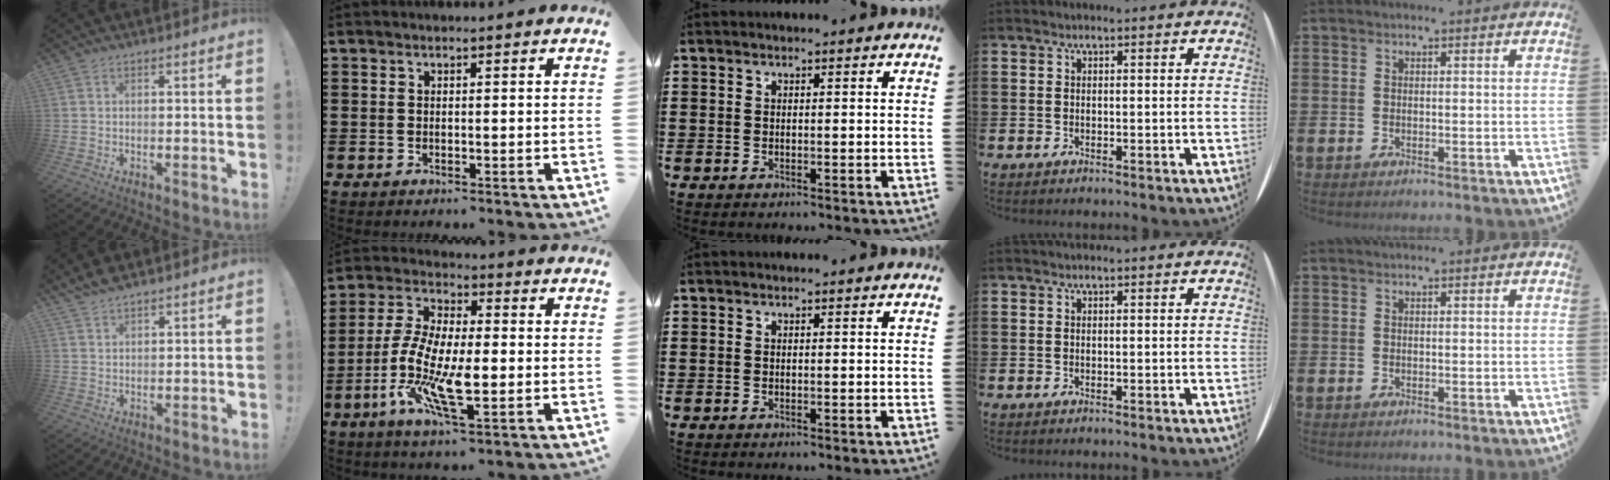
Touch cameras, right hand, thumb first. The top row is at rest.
{"thumb": {"total": 3.8, "force": [3.4, 1.1, 1.2], "torque": [-0.027, -0.018, 0.066]}, "index": {"total": 11.6, "force": [-3.1, 4.4, 10.2], "torque": [-0.232, -0.009, -0.064]}}